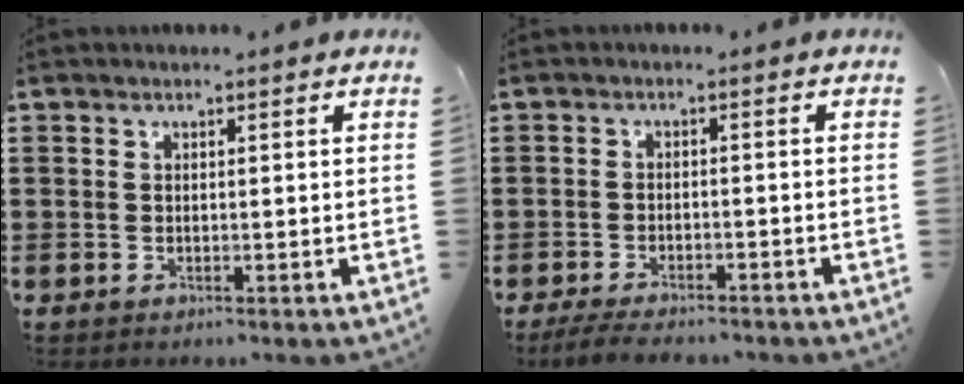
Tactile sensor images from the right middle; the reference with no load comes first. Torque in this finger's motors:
{"motor_torque": [1.14, -0.04, 0.35, 0.10]}